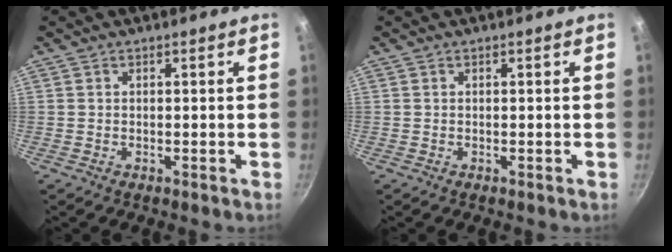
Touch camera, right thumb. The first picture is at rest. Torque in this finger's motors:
{"motor_torque": [0.02, 0.01, -0.10, 0.10, 0.00]}